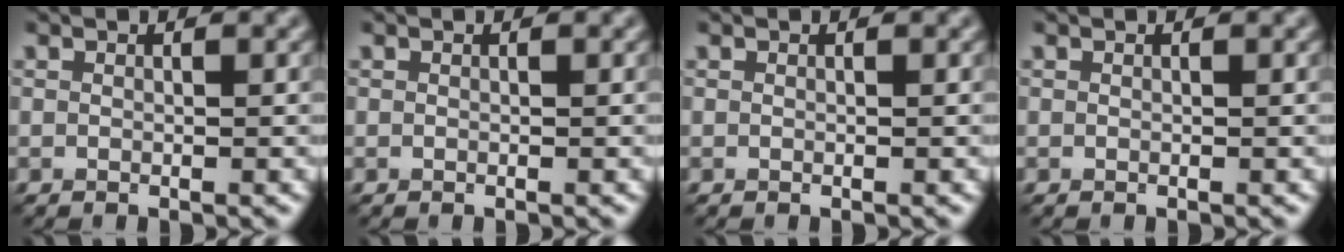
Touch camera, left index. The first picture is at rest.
{"total": 0.0}
{"total": 0.0}
{"total": 0.0}